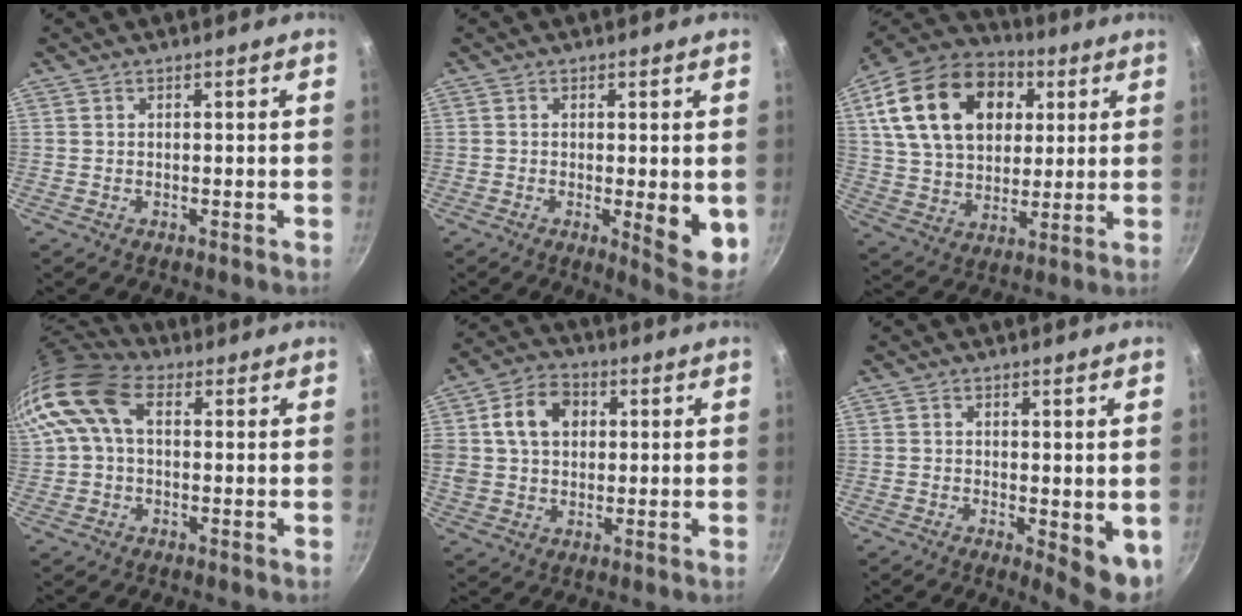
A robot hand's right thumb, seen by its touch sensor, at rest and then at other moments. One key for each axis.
{"total": 8.1, "fx": -0.8, "fy": 2.2, "fz": 7.7, "tx": -0.088, "ty": -0.015, "tz": -0.007}
{"total": 24.3, "fx": 7.4, "fy": 16.8, "fz": 15.9, "tx": -0.261, "ty": 0.003, "tz": 0.126}
{"total": 12.7, "fx": 3.2, "fy": 8.0, "fz": 9.3, "tx": -0.176, "ty": 0.025, "tz": 0.045}
{"total": 10.8, "fx": 2.7, "fy": 8.2, "fz": 6.5, "tx": -0.097, "ty": 0.011, "tz": 0.036}
{"total": 6.5, "fx": -0.5, "fy": 2.5, "fz": 6.0, "tx": -0.067, "ty": -0.007, "tz": -0.001}